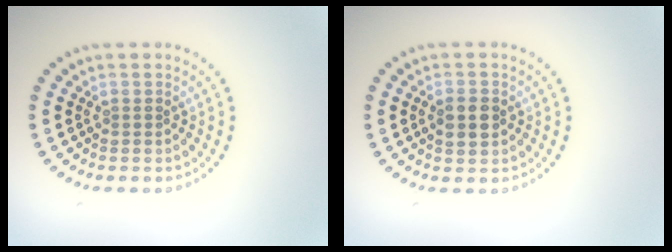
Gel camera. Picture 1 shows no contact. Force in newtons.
{"total": 2.6, "press": 2.6, "slide": 0.0}